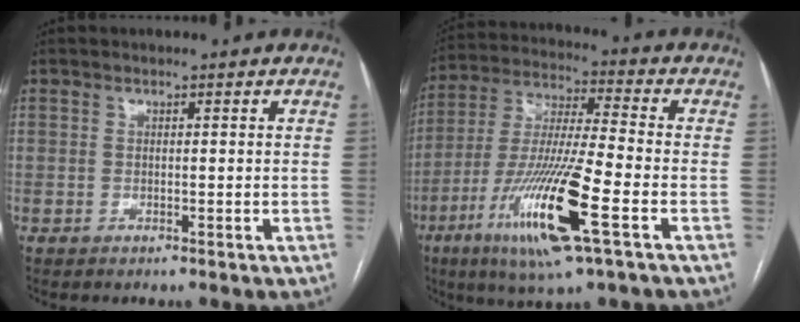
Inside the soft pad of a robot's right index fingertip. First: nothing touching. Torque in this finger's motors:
{"motor_torque": [1.31, -0.83, 0.54, 0.18]}